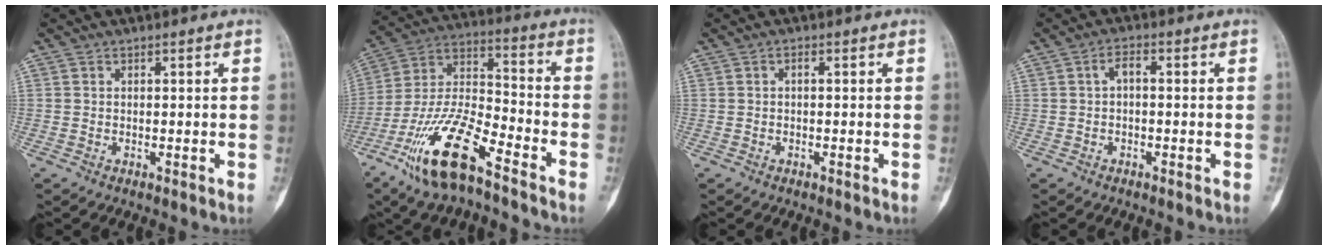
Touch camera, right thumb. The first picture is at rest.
{"total": 17.6, "force": [-10.9, 5.1, 12.8], "torque": [-0.254, 0.062, -0.209]}
{"total": 0.8, "force": [-0.1, 0.2, 0.8], "torque": [-0.015, 0.004, -0.003]}
{"total": 3.1, "force": [0.0, 1.5, 2.7], "torque": [-0.043, 0.016, -0.008]}